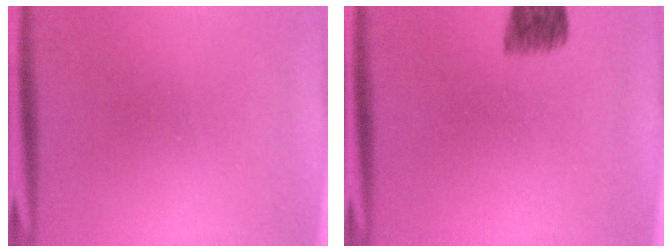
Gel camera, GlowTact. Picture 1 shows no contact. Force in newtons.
{"total": 5.4}